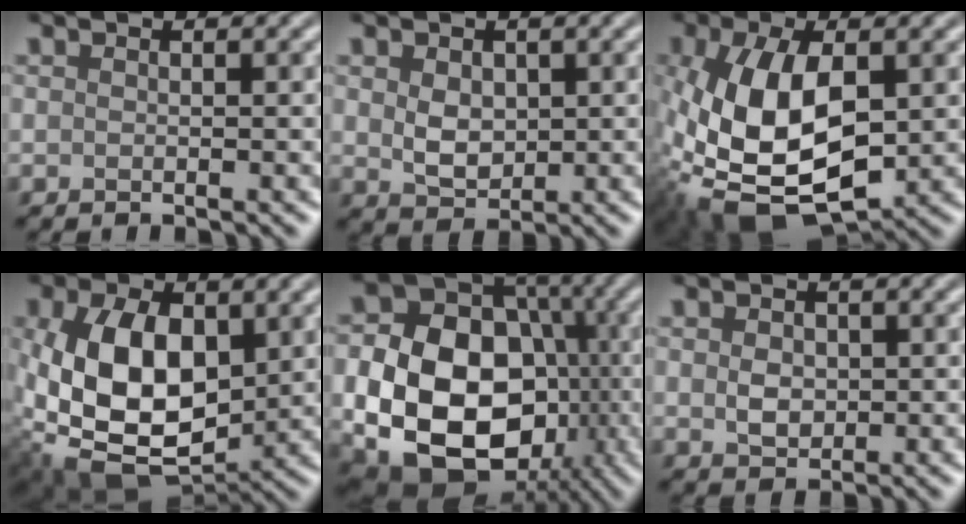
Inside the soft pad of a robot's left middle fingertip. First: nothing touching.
{"total": 2.8, "force": [0.5, 2.0, 1.8], "torque": [-0.037, -0.004, 0.013]}
{"total": 12.8, "force": [-1.6, 7.2, 10.4], "torque": [-0.245, -0.030, -0.020]}
{"total": 12.1, "force": [0.8, 7.7, 9.3], "torque": [-0.196, -0.010, 0.023]}
{"total": 16.3, "force": [-2.8, 12.4, 10.1], "torque": [-0.176, -0.026, -0.040]}
{"total": 2.0, "force": [0.2, 1.6, 1.3], "torque": [-0.024, -0.003, 0.004]}